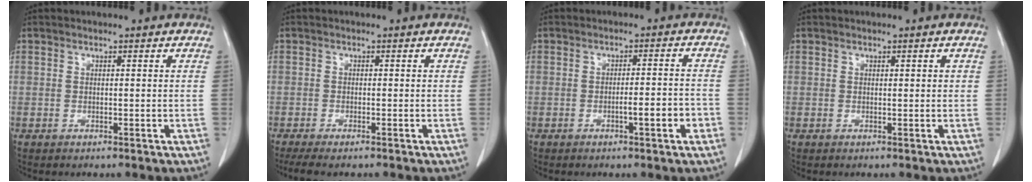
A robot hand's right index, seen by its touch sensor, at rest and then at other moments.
{"total": 4.8, "force": [-4.0, 0.7, 2.7], "torque": [-0.040, -0.012, -0.061]}
{"total": 4.3, "force": [-1.8, 0.3, 3.8], "torque": [-0.054, 0.001, -0.024]}
{"total": 0.6, "force": [0.2, 0.2, 0.5], "torque": [-0.009, 0.000, 0.004]}